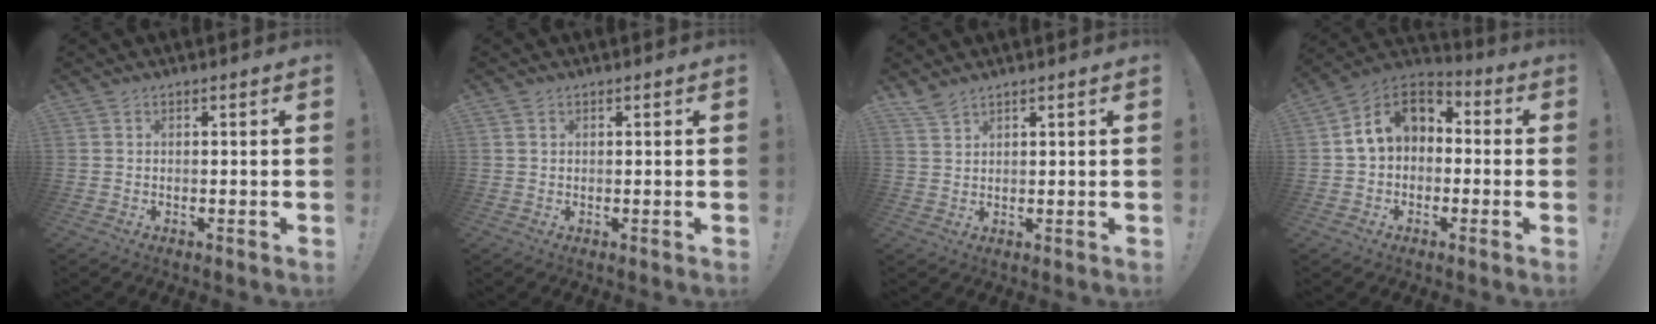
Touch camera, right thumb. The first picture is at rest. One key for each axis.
{"total": 0.8, "fx": 0.5, "fy": 0.5, "fz": 0.1, "tx": 0.004, "ty": -0.002, "tz": 0.009}
{"total": 3.6, "fx": 3.1, "fy": 1.0, "fz": 1.5, "tx": -0.017, "ty": -0.022, "tz": 0.056}
{"total": 11.7, "fx": 2.2, "fy": 8.5, "fz": 7.7, "tx": -0.128, "ty": 0.015, "tz": 0.044}